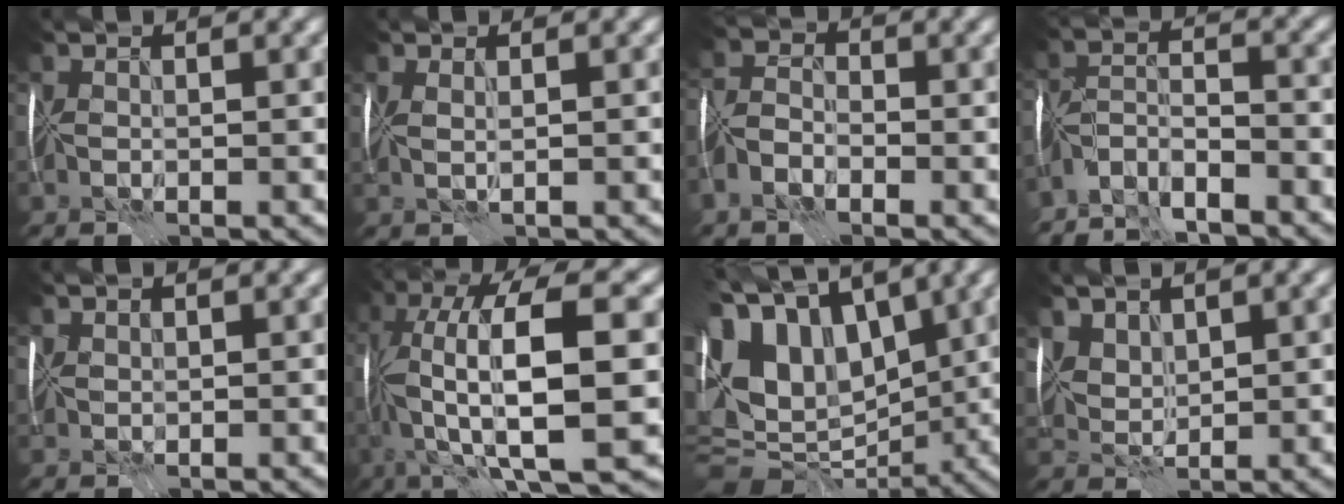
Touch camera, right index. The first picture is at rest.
{"total": 0.8, "force": [0.3, -0.6, 0.4], "torque": [-0.008, 0.002, 0.012]}
{"total": 2.6, "force": [-1.9, 1.1, 1.3], "torque": [-0.029, 0.008, -0.045]}
{"total": 5.2, "force": [-5.0, 0.7, 1.0], "torque": [-0.015, -0.001, -0.097]}
{"total": 1.7, "force": [1.4, 0.9, 0.4], "torque": [-0.011, 0.013, 0.021]}
{"total": 13.7, "force": [0.0, 4.6, 12.9], "torque": [-0.246, 0.015, 0.005]}
{"total": 13.3, "force": [3.8, 8.9, 9.2], "torque": [-0.194, 0.018, 0.076]}
{"total": 3.1, "force": [2.4, 1.7, 1.2], "torque": [-0.041, 0.001, 0.067]}